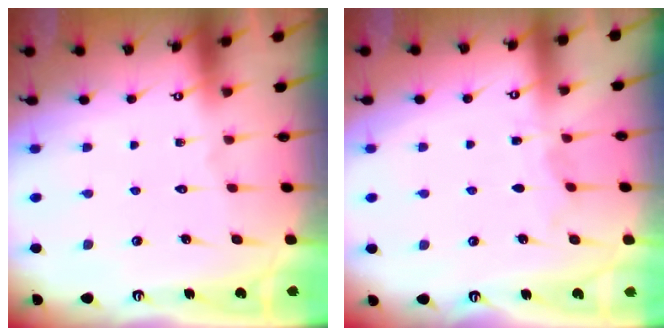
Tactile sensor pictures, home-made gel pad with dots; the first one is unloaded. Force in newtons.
{"total": 3.8, "press": 3.8, "slide": 0.4}